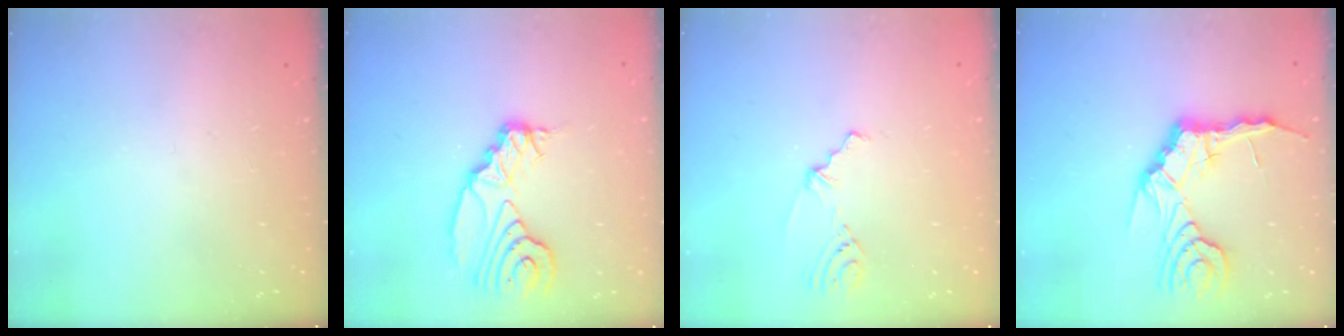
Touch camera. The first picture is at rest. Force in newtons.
{"total": 11.7, "press": 11.6, "slide": 1.6}
{"total": 2.3, "press": 1.7, "slide": 1.5}
{"total": 11.2, "press": 11.1, "slide": 1.3}